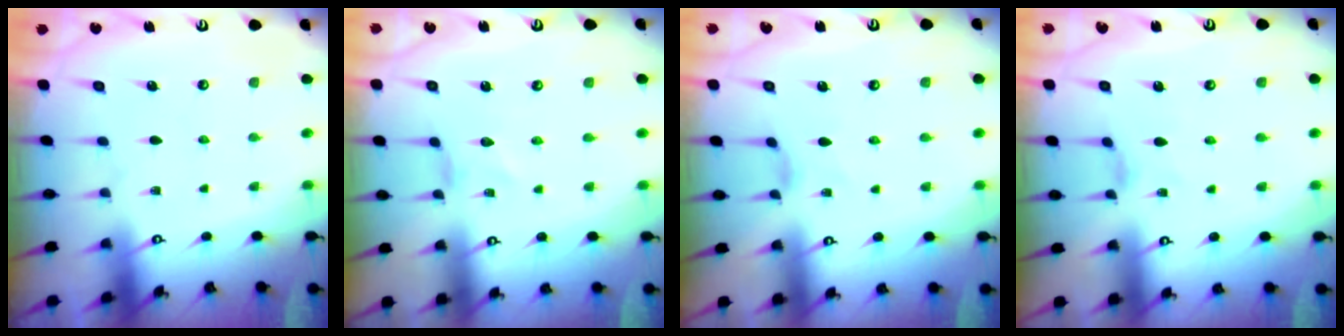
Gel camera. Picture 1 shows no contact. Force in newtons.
{"total": 0.0}
{"total": 1.2, "press": 1.2, "slide": 0.4}
{"total": 0.9, "press": 0.9, "slide": 0.2}